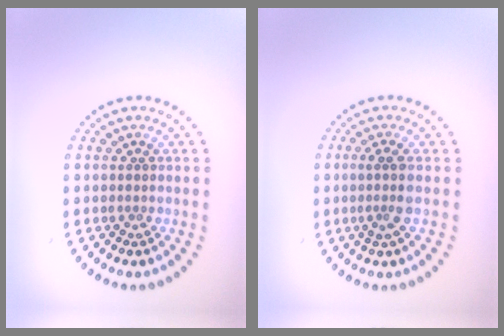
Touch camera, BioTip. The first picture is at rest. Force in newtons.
{"total": 2.0, "press": 1.6, "slide": 1.2}